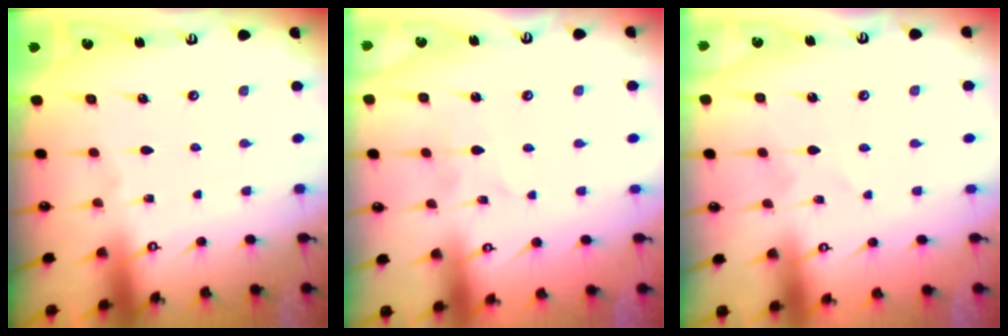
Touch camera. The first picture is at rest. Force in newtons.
{"total": 2.8, "press": 2.7, "slide": 0.3}
{"total": 0.0}